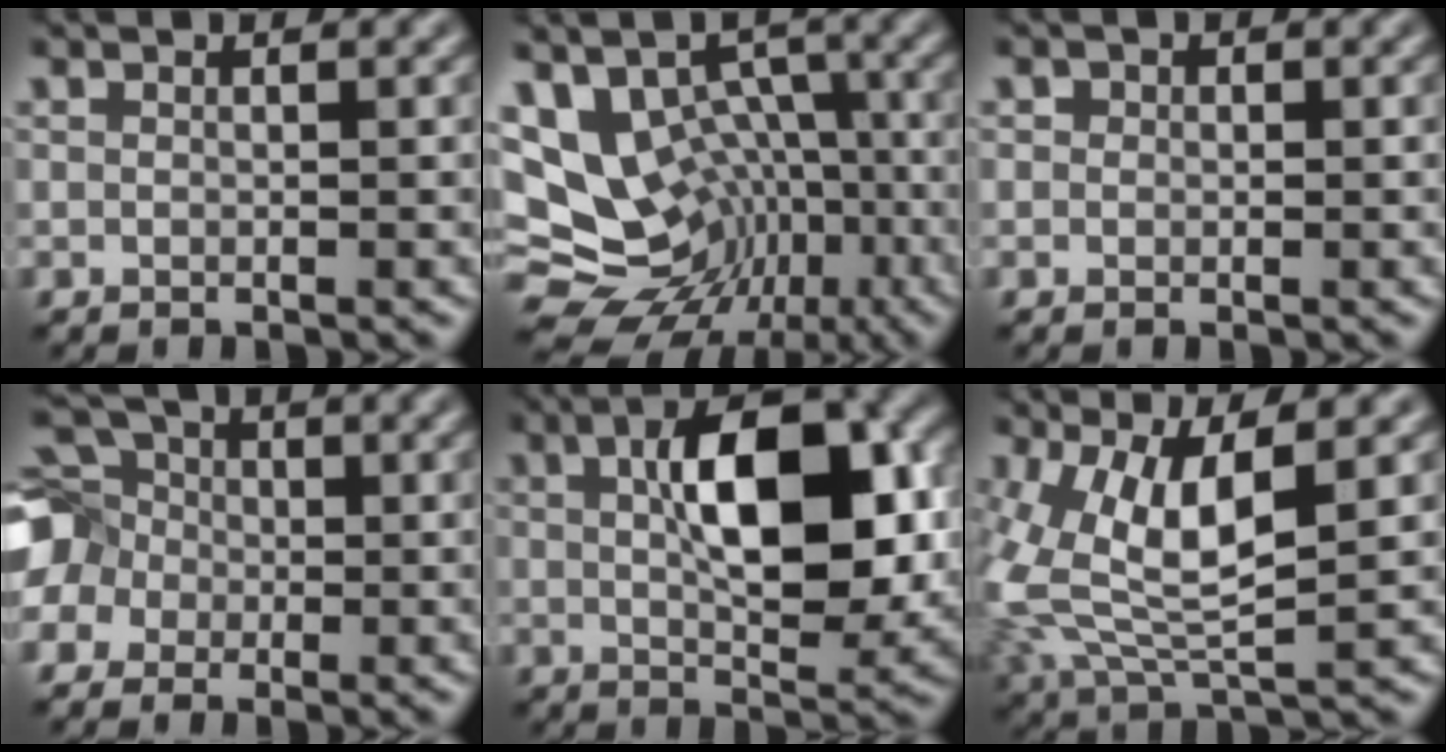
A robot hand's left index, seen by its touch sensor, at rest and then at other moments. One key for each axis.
{"total": 13.5, "fx": -3.5, "fy": 10.5, "fz": 7.6, "tx": -0.136, "ty": -0.001, "tz": -0.024}
{"total": 0.7, "fx": 0.1, "fy": 0.7, "fz": 0.2, "tx": -0.004, "ty": -0.005, "tz": -0.004}
{"total": 8.2, "fx": -1.3, "fy": 7.2, "fz": 3.7, "tx": -0.088, "ty": 0.019, "tz": -0.066}
{"total": 10.1, "fx": 1.7, "fy": 4.4, "fz": 8.9, "tx": -0.132, "ty": 0.009, "tz": 0.025}
{"total": 7.9, "fx": 1.2, "fy": 3.1, "fz": 7.1, "tx": -0.163, "ty": -0.007, "tz": 0.024}